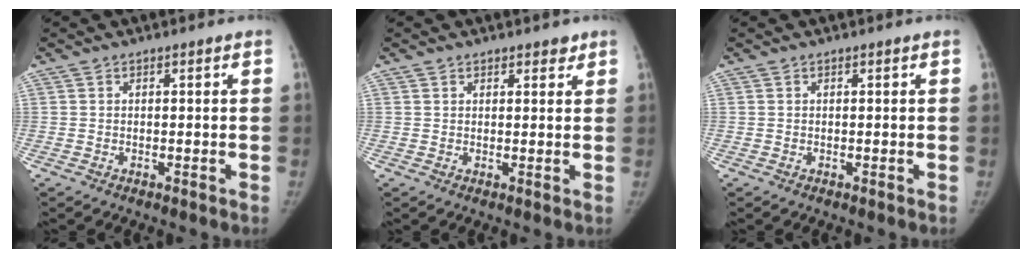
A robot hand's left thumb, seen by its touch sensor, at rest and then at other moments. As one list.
[{"total": 2.2, "force": [1.7, 1.3, 0.4], "torque": [0.018, -0.009, 0.020]}, {"total": 0.0}]